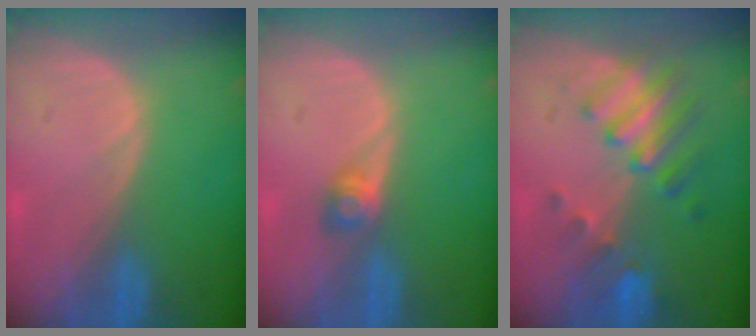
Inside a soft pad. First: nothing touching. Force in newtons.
{"total": 2.5, "press": 2.3, "slide": 1.0}
{"total": 7.7, "press": 6.9, "slide": 3.3}